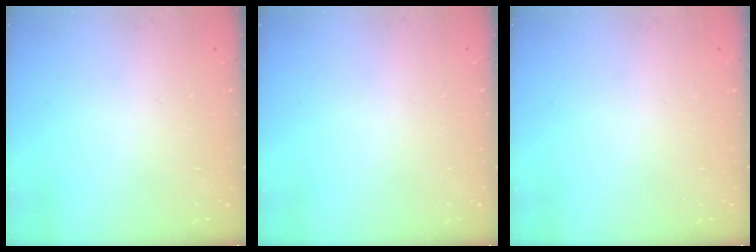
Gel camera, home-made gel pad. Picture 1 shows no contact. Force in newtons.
{"total": 0.0}
{"total": 0.0}